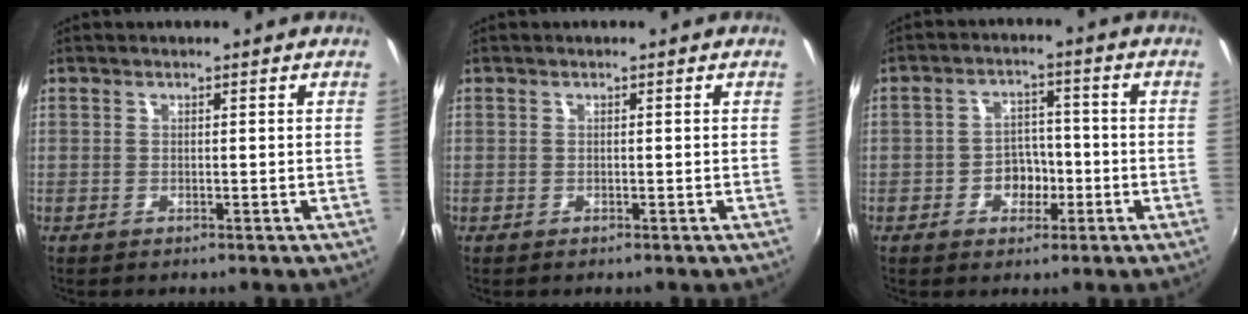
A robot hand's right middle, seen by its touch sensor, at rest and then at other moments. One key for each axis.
{"total": 0.0}
{"total": 5.4, "fx": -2.1, "fy": 4.3, "fz": 2.5, "tx": -0.046, "ty": 0.012, "tz": -0.028}